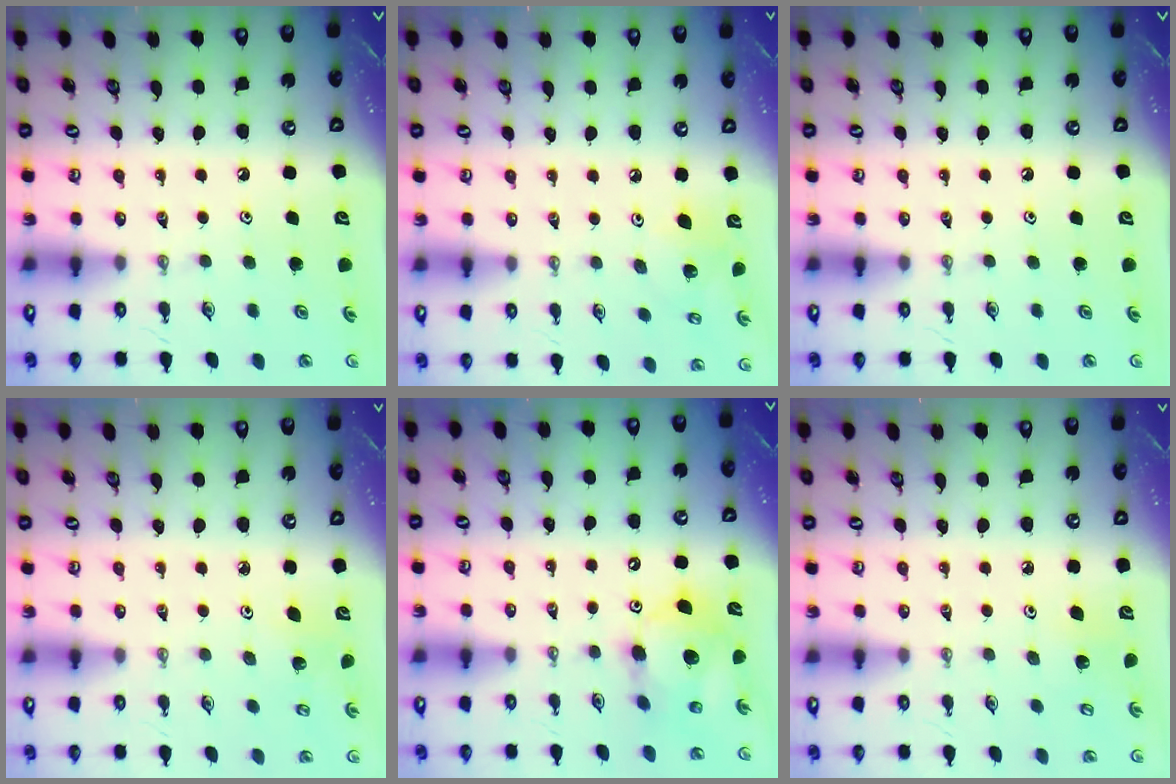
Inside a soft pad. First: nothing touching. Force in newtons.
{"total": 6.9, "press": 6.8, "slide": 1.4}
{"total": 0.0}
{"total": 2.7, "press": 2.7, "slide": 0.4}
{"total": 12.2, "press": 11.9, "slide": 2.4}
{"total": 3.8, "press": 3.8, "slide": 0.4}